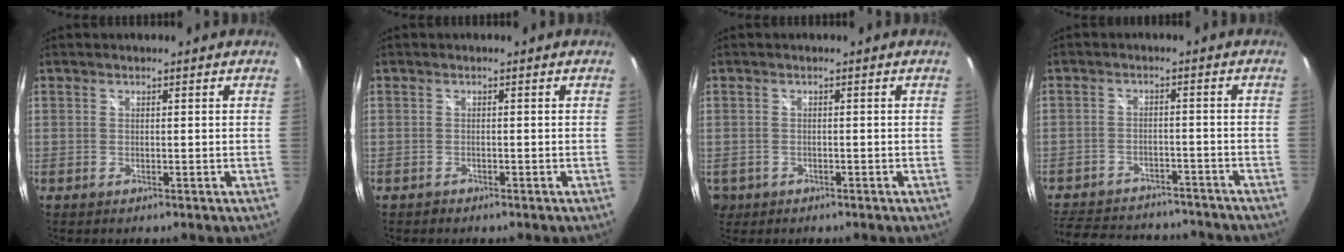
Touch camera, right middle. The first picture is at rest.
{"total": 0.7, "force": [-0.6, 0.4, -0.1], "torque": [-0.002, 0.000, -0.011]}
{"total": 4.6, "force": [-1.8, 3.8, 1.7], "torque": [-0.048, -0.007, -0.023]}
{"total": 19.6, "force": [-16.2, 8.1, 7.4], "torque": [-0.170, 0.021, -0.216]}